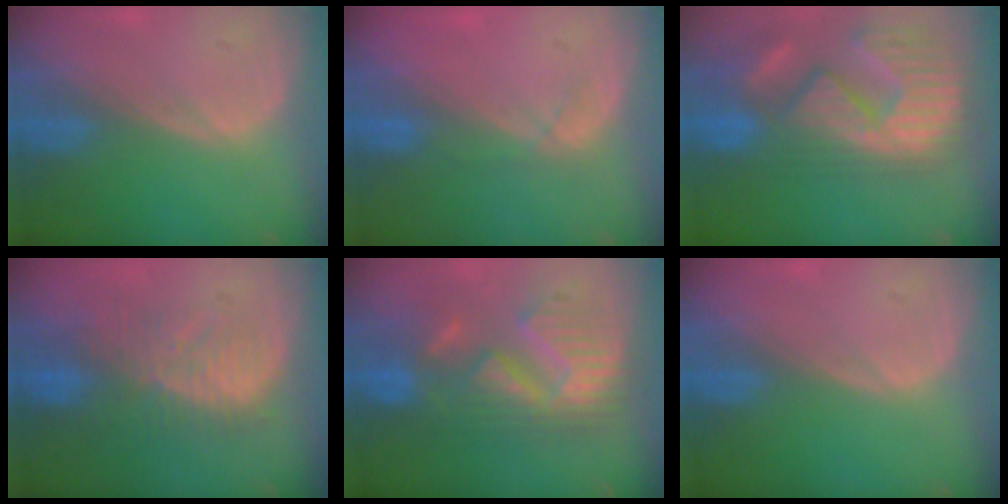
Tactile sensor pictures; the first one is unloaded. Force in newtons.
{"total": 2.1, "press": 1.9, "slide": 0.9}
{"total": 14.4, "press": 12.2, "slide": 7.6}
{"total": 10.1, "press": 8.8, "slide": 5.0}
{"total": 10.1, "press": 10.0, "slide": 0.6}
{"total": 0.0}